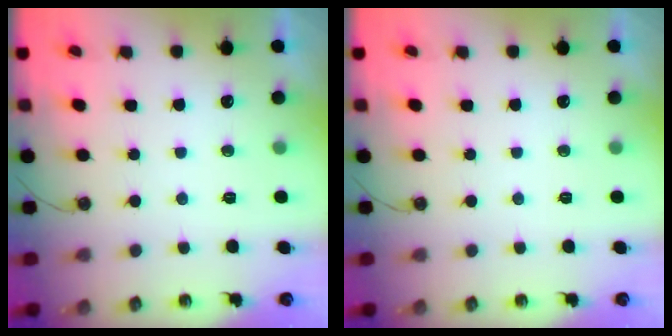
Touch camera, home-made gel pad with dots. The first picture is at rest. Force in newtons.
{"total": 0.0}